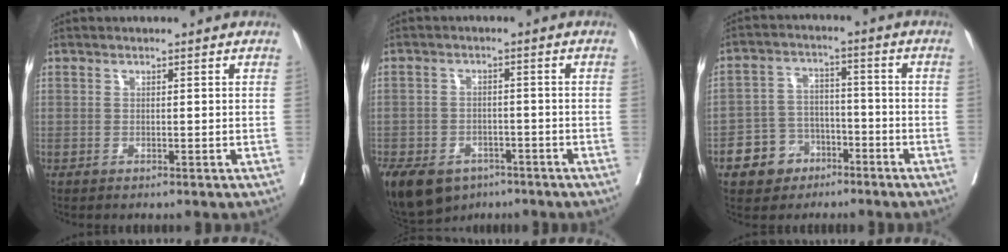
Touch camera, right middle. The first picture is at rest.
{"total": 16.2, "force": [-9.5, 11.2, 6.9], "torque": [-0.208, -0.018, -0.136]}
{"total": 7.3, "force": [-4.1, 5.7, 1.9], "torque": [-0.038, 0.016, -0.064]}